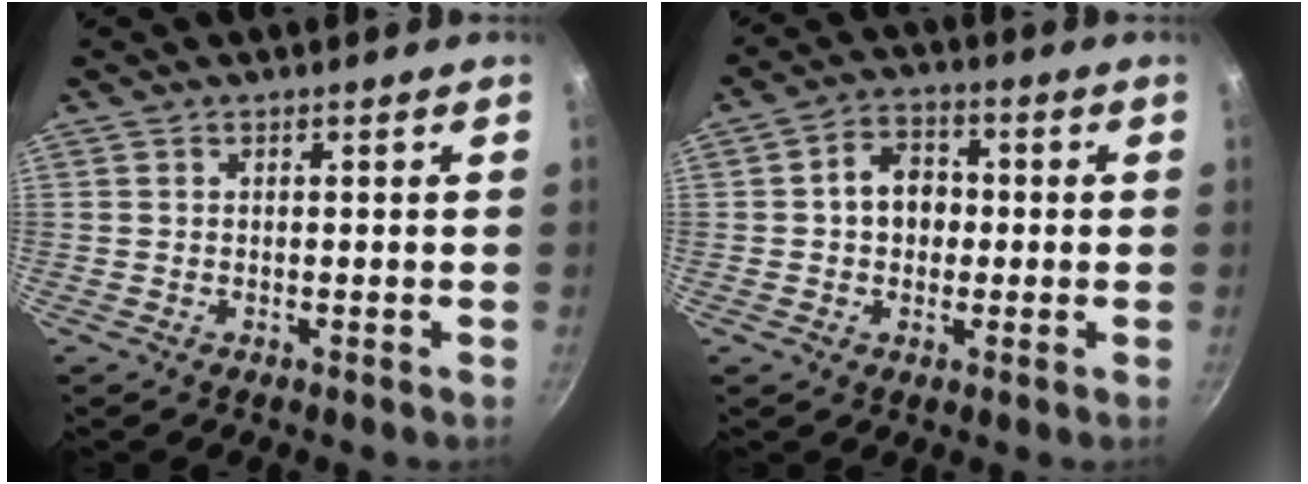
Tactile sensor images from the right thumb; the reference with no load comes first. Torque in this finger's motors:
{"motor_torque": [-0.12, 0.31, -0.03, 0.06, 0.04]}